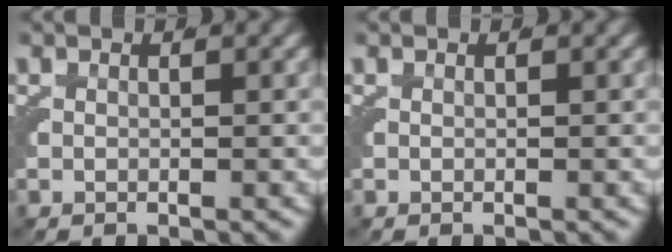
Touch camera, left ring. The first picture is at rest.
{"total": 0.0}